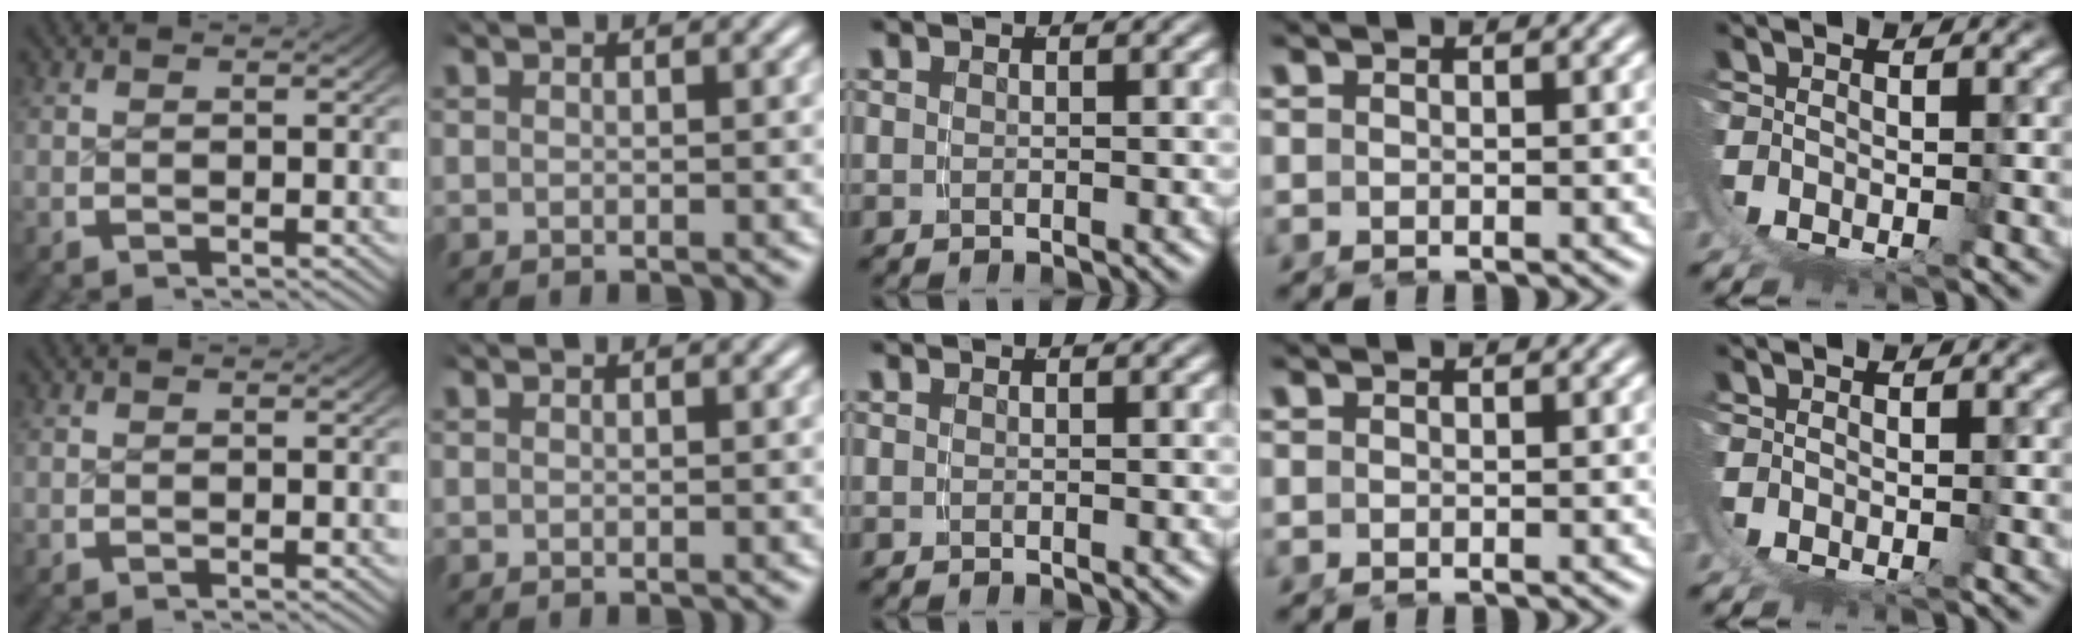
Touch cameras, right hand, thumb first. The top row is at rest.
{}